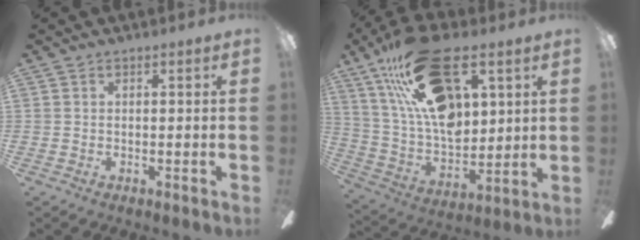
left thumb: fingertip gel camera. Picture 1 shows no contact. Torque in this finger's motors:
{"motor_torque": [2.22, 2.79, 1.39, -1.38, 0.55]}